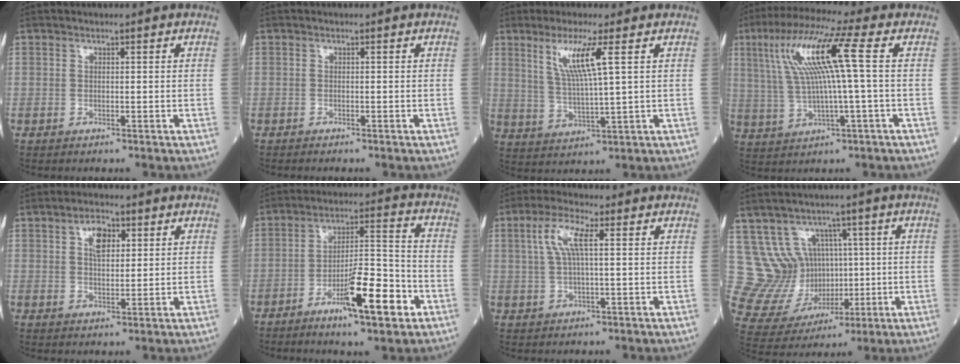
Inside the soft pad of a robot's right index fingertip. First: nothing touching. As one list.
[{"total": 0.7, "force": [-0.6, 0.1, 0.3], "torque": [-0.007, -0.001, -0.007]}, {"total": 7.7, "force": [3.3, -0.4, 6.9], "torque": [-0.139, -0.006, 0.072]}, {"total": 12.2, "force": [2.8, -0.1, 11.9], "torque": [-0.243, 0.027, 0.056]}, {"total": 4.6, "force": [2.0, 2.2, 3.5], "torque": [-0.065, 0.008, 0.037]}, {"total": 11.8, "force": [-5.7, 1.8, 10.2], "torque": [-0.170, 0.002, -0.091]}, {"total": 5.9, "force": [1.8, 1.2, 5.5], "torque": [-0.122, 0.013, 0.039]}, {"total": 11.3, "force": [2.5, 10.1, 4.4], "torque": [-0.100, 0.044, 0.083]}]